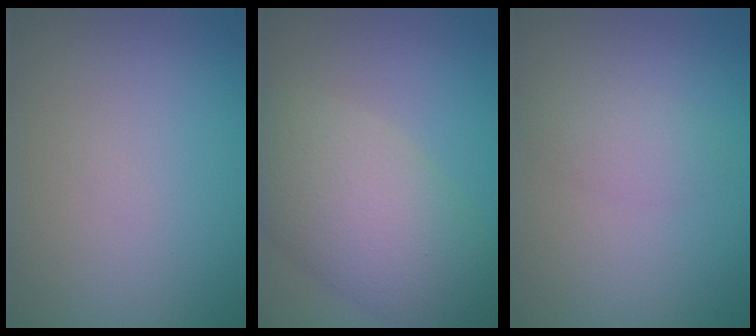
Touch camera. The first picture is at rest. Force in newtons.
{"total": 7.9, "press": 7.8, "slide": 0.2}
{"total": 1.9, "press": 1.9, "slide": 0.1}